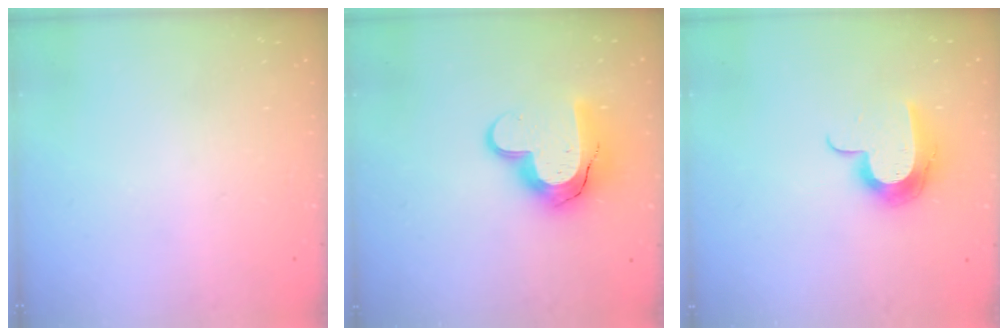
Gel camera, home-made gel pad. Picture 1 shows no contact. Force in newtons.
{"total": 14.2, "press": 14.1, "slide": 1.0}
{"total": 11.3, "press": 11.2, "slide": 0.7}